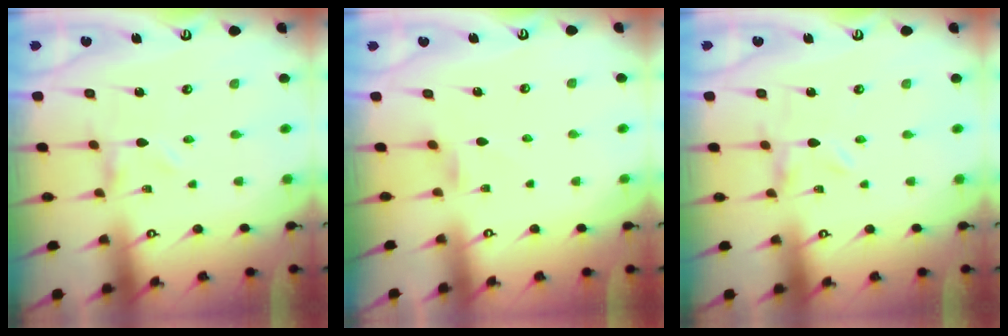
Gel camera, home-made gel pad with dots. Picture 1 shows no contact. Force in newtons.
{"total": 2.9, "press": 2.8, "slide": 0.5}
{"total": 0.0}